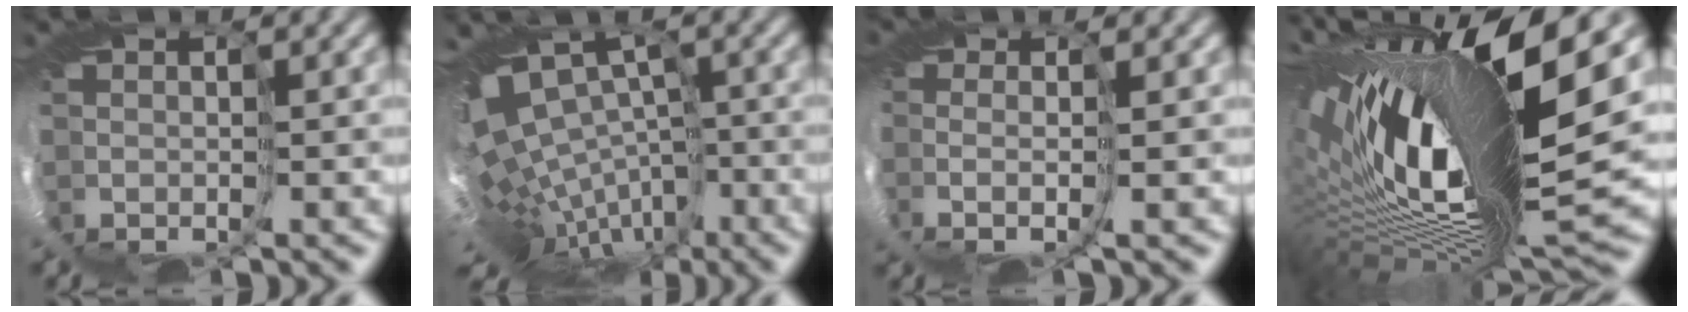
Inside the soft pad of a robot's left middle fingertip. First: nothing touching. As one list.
[{"total": 10.7, "force": [-3.1, 5.8, 8.5], "torque": [-0.159, 0.012, -0.001]}, {"total": 1.7, "force": [-0.5, -0.4, 1.6], "torque": [-0.071, -0.012, -0.010]}, {"total": 14.9, "force": [3.4, 4.3, 13.9], "torque": [-0.278, -0.031, 0.068]}]